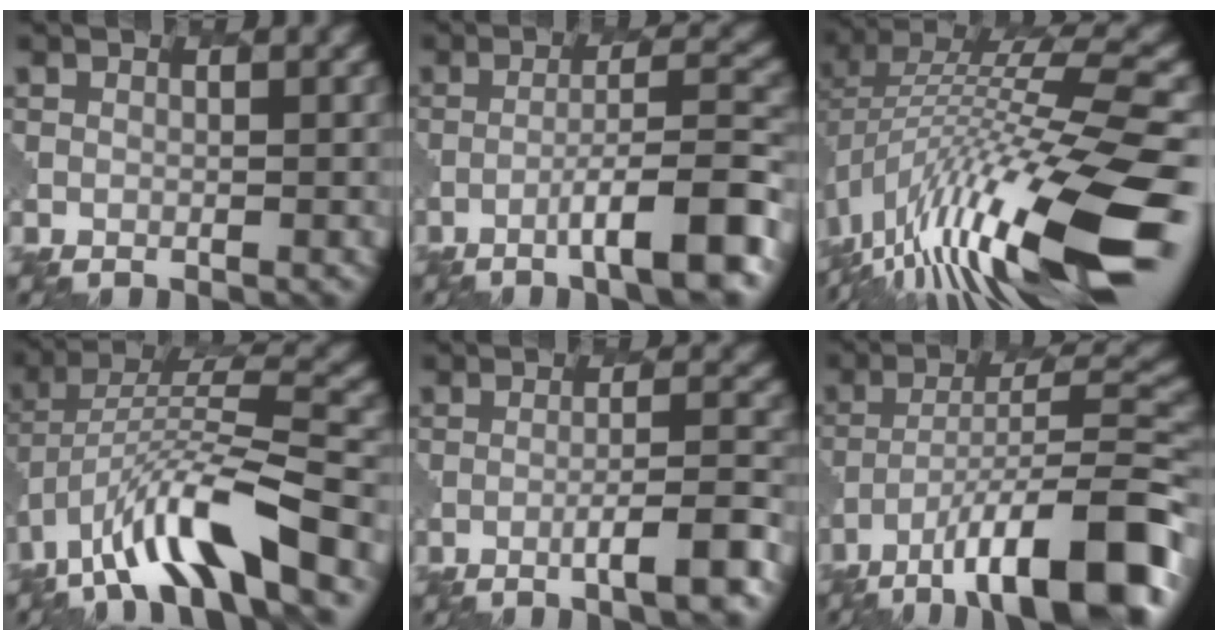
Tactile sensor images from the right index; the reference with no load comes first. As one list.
[{"total": 7.9, "force": [-4.4, 1.1, 6.5], "torque": [-0.091, 0.015, -0.071]}, {"total": 14.9, "force": [-6.4, 3.2, 13.1], "torque": [-0.242, 0.029, -0.114]}, {"total": 10.7, "force": [-6.1, 2.9, 8.4], "torque": [-0.152, 0.014, -0.112]}, {"total": 4.6, "force": [-2.3, 0.6, 4.0], "torque": [-0.052, 0.009, -0.041]}, {"total": 12.9, "force": [-8.1, 3.4, 9.4], "torque": [-0.144, 0.012, -0.135]}]